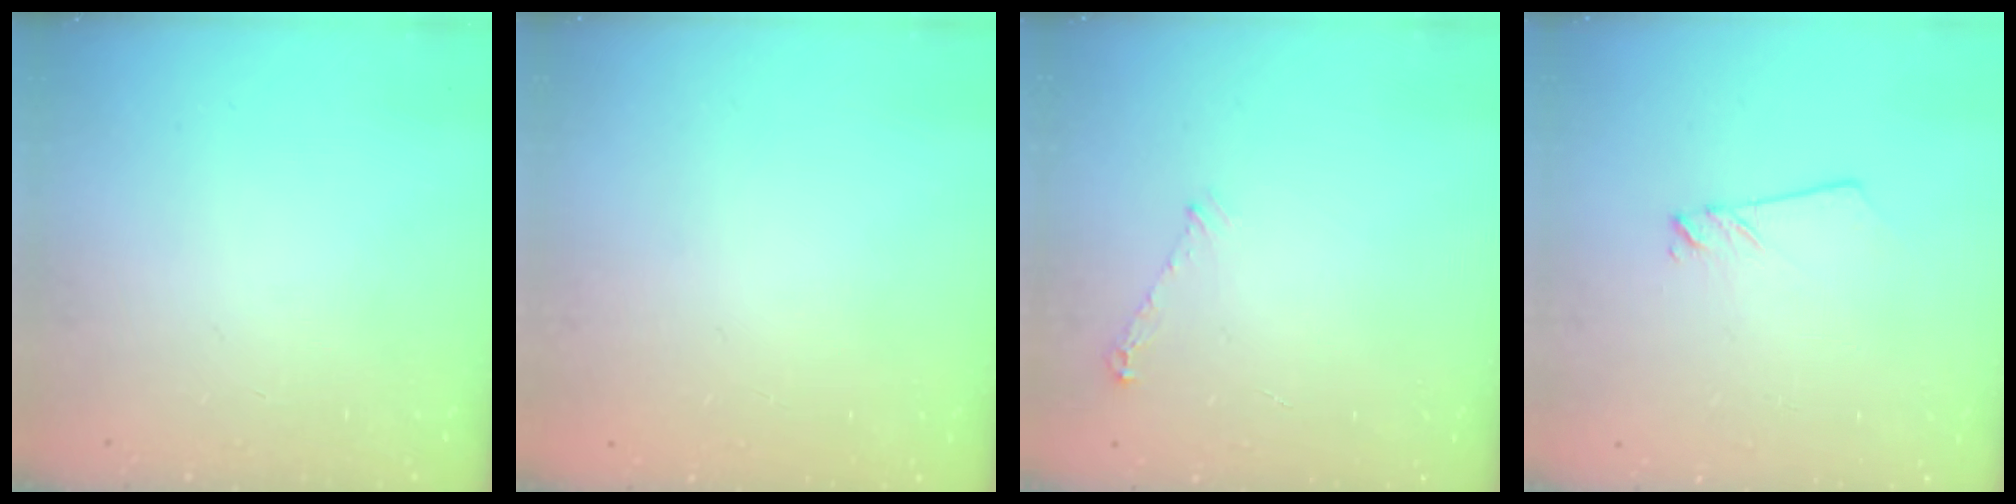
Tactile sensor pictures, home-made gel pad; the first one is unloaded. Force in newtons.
{"total": 0.7, "press": 0.3, "slide": 0.7}
{"total": 4.9, "press": 4.9, "slide": 0.5}
{"total": 2.0, "press": 2.0, "slide": 0.1}